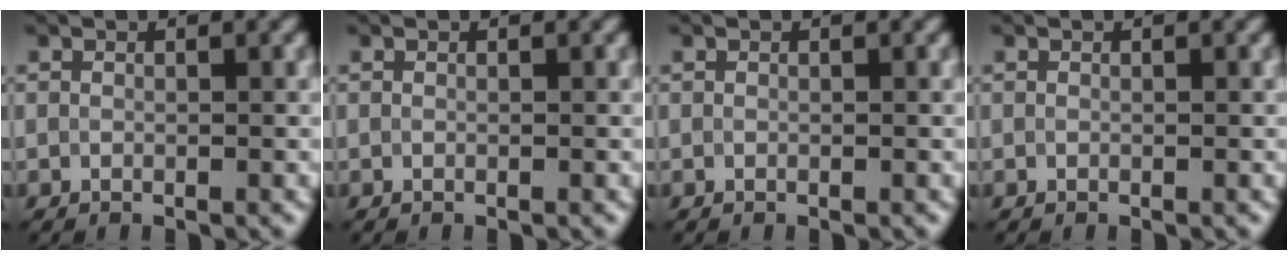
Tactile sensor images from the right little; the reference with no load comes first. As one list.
[{"total": 0.0}, {"total": 0.0}, {"total": 0.0}]